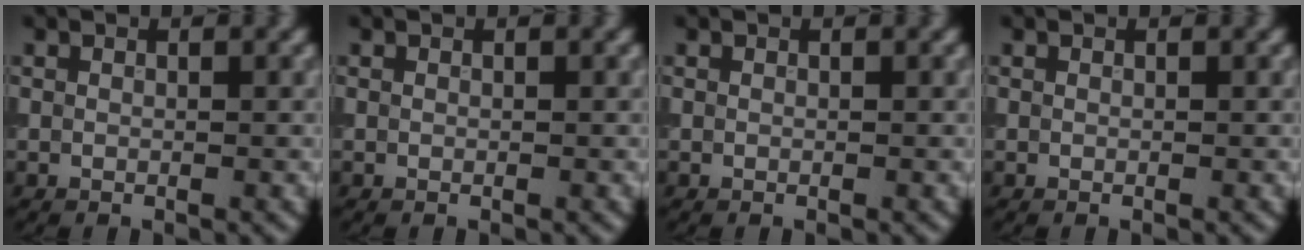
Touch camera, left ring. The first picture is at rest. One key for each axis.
{"total": 0.0}
{"total": 0.0}
{"total": 0.0}